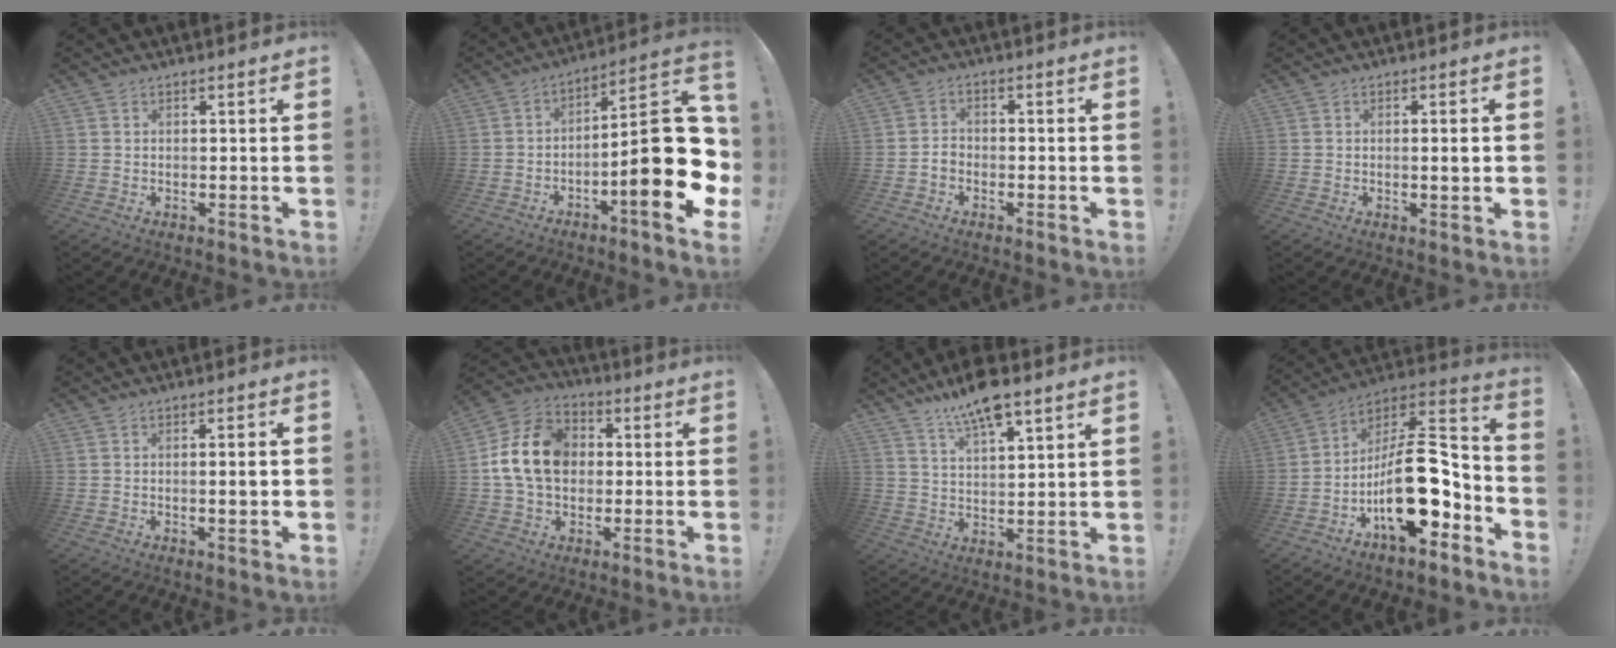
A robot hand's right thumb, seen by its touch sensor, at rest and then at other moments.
{"total": 23.4, "force": [-4.5, 6.5, 22.0], "torque": [-0.323, 0.028, -0.065]}
{"total": 2.9, "force": [-1.8, 1.9, 1.4], "torque": [-0.027, 0.014, -0.030]}
{"total": 2.6, "force": [-0.2, 0.2, 2.6], "torque": [-0.038, -0.003, -0.007]}
{"total": 3.2, "force": [-0.3, 0.4, 3.1], "torque": [-0.046, -0.001, -0.010]}
{"total": 17.2, "force": [1.7, 13.3, 10.8], "torque": [-0.190, 0.013, 0.038]}
{"total": 10.1, "force": [7.7, 2.3, 6.2], "torque": [-0.098, -0.047, 0.130]}
{"total": 22.6, "force": [-6.0, 10.6, 19.1], "torque": [-0.320, 0.032, -0.088]}